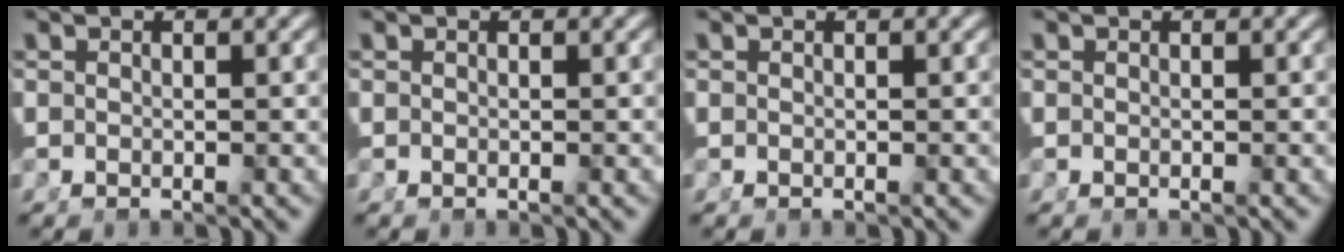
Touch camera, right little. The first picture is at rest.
{"total": 0.0}
{"total": 0.0}
{"total": 0.0}